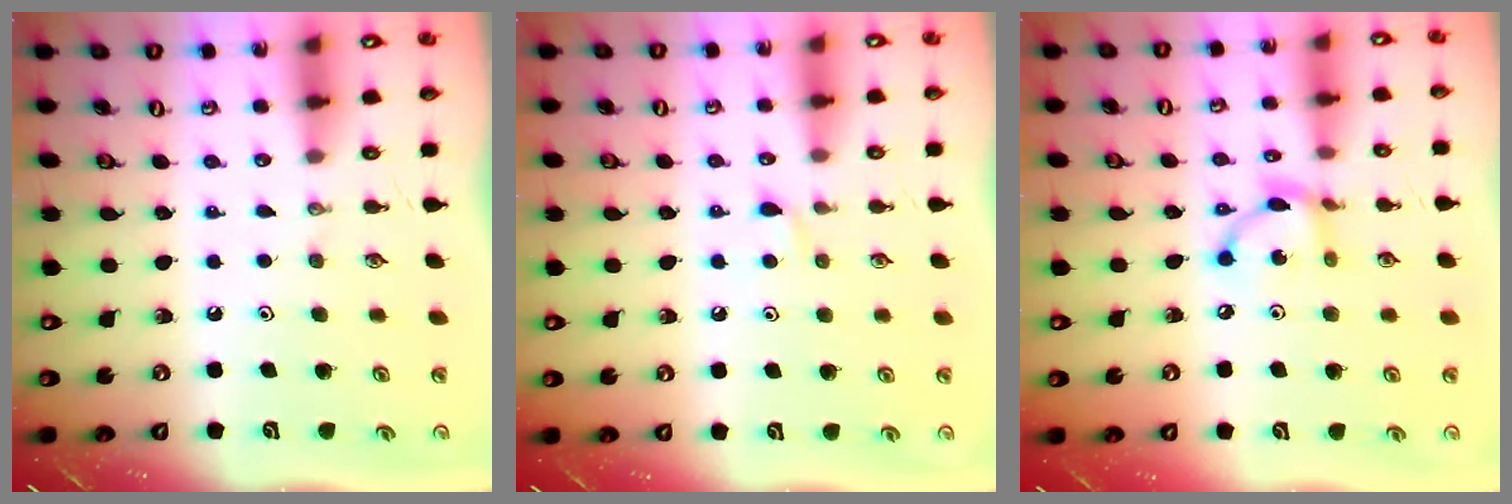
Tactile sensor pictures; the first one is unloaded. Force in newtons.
{"total": 5.4, "press": 5.3, "slide": 0.8}
{"total": 7.9, "press": 7.9, "slide": 0.2}